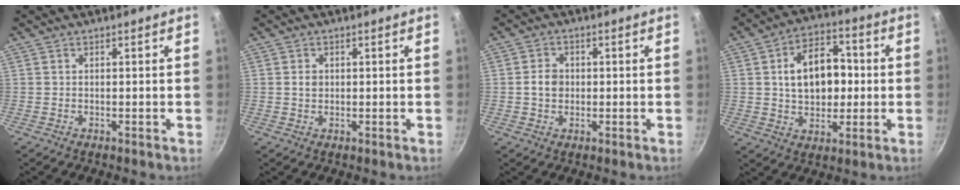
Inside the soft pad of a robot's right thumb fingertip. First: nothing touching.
{"total": 1.8, "force": [0.2, 1.5, 1.0], "torque": [-0.012, 0.003, 0.002]}
{"total": 3.8, "force": [-0.1, 3.1, 2.2], "torque": [-0.023, 0.008, -0.006]}
{"total": 13.8, "force": [1.0, 9.5, 10.0], "torque": [-0.124, 0.018, 0.014]}